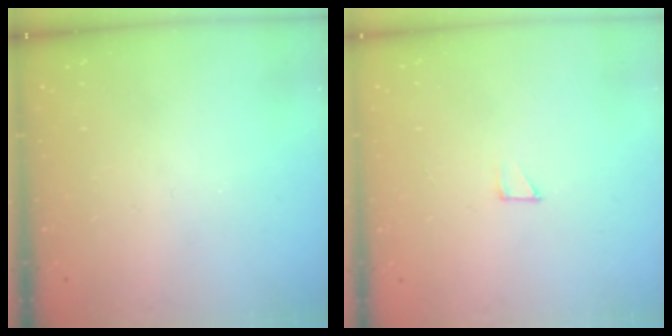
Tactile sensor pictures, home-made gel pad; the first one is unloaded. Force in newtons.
{"total": 1.9, "press": 1.9, "slide": 0.1}